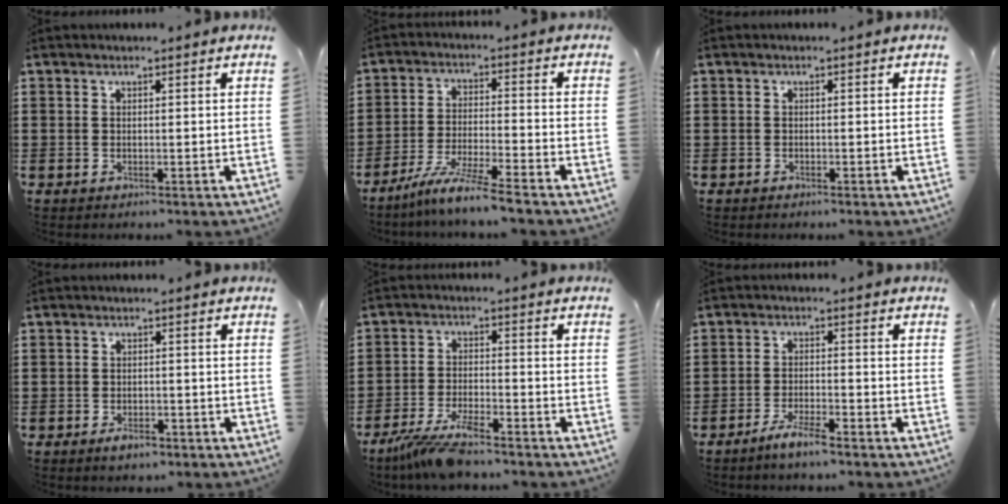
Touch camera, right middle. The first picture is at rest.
{"total": 7.2, "force": [-6.4, -0.6, 3.4], "torque": [-0.068, -0.016, -0.124]}
{"total": 0.7, "force": [-0.6, 0.3, 0.0], "torque": [-0.001, 0.003, -0.014]}
{"total": 2.3, "force": [-1.9, 1.2, 0.7], "torque": [-0.015, 0.003, -0.037]}
{"total": 6.7, "force": [-5.5, 0.9, 3.7], "torque": [-0.093, -0.015, -0.108]}
{"total": 3.5, "force": [-3.0, 0.3, 1.7], "torque": [-0.036, 0.002, -0.059]}